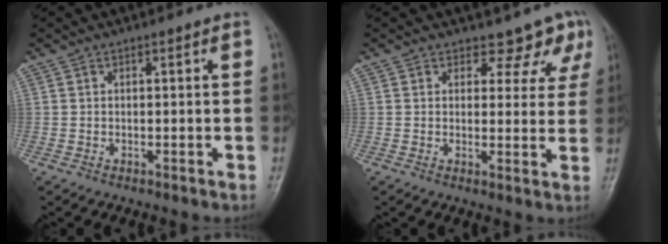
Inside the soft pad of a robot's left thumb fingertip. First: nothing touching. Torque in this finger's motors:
{"motor_torque": [-0.07, 0.00, -0.15, -0.15, 0.03]}